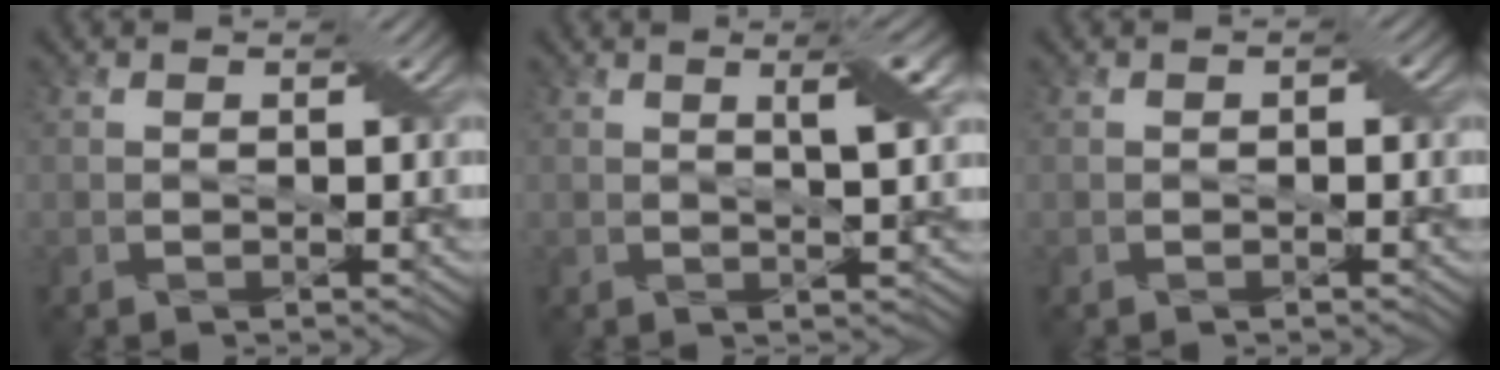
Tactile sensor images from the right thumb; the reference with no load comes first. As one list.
[{"total": 3.5, "force": [1.4, 0.5, 3.2], "torque": [-0.060, 0.003, 0.025]}, {"total": 0.6, "force": [-0.1, 0.4, 0.5], "torque": [-0.006, 0.000, -0.002]}]